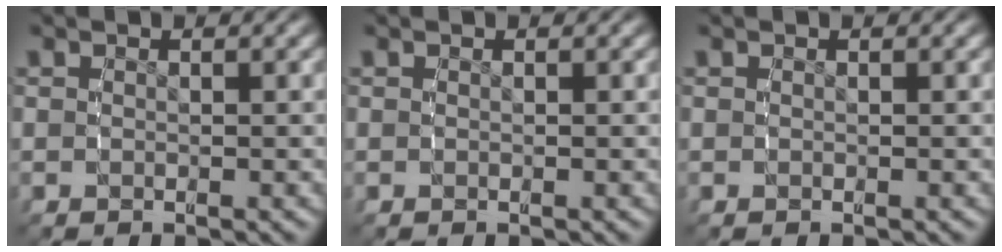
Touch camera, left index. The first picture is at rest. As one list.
[{"total": 0.0}, {"total": 0.0}]